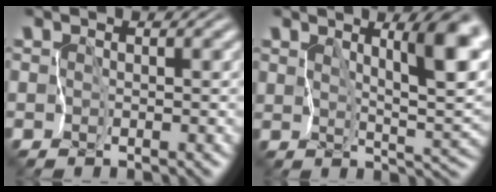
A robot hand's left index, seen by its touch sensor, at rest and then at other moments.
{"total": 7.6, "force": [3.5, 2.2, 6.3], "torque": [-0.090, 0.000, 0.060]}